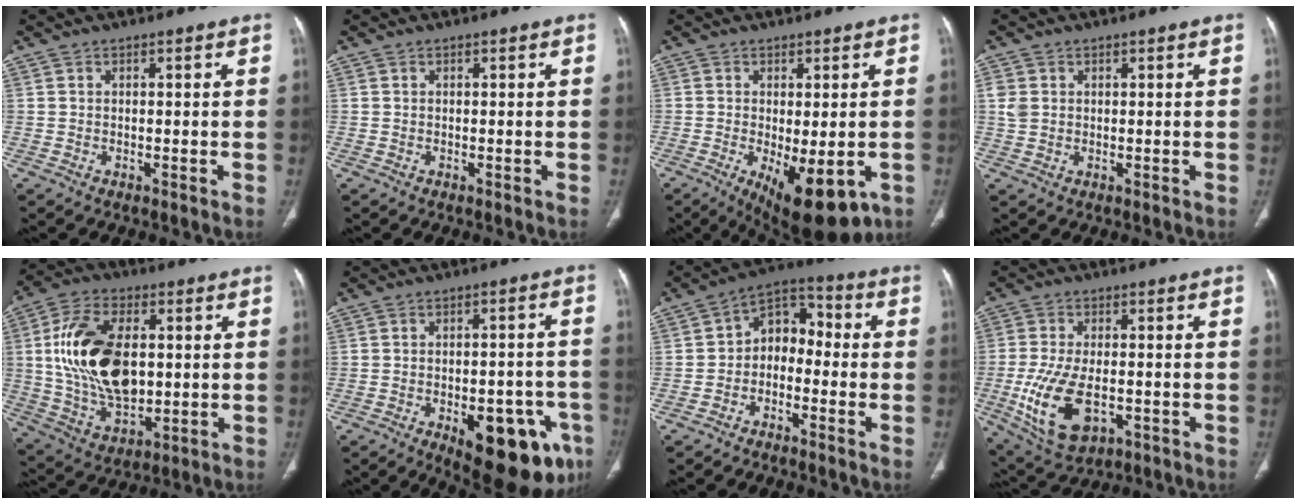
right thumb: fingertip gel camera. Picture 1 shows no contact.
{"total": 0.0}
{"total": 12.7, "force": [-4.6, 5.2, 10.7], "torque": [-0.150, -0.017, -0.053]}
{"total": 2.6, "force": [0.5, 2.1, 1.4], "torque": [-0.028, 0.002, 0.016]}
{"total": 19.3, "force": [2.0, 11.3, 15.5], "torque": [-0.279, -0.004, 0.044]}
{"total": 18.2, "force": [-8.0, 7.9, 14.2], "torque": [-0.131, 0.026, -0.090]}
{"total": 8.4, "force": [-1.9, 6.1, 5.5], "torque": [-0.056, 0.044, -0.050]}
{"total": 12.9, "force": [-3.4, 7.1, 10.3], "torque": [-0.204, -0.003, -0.047]}